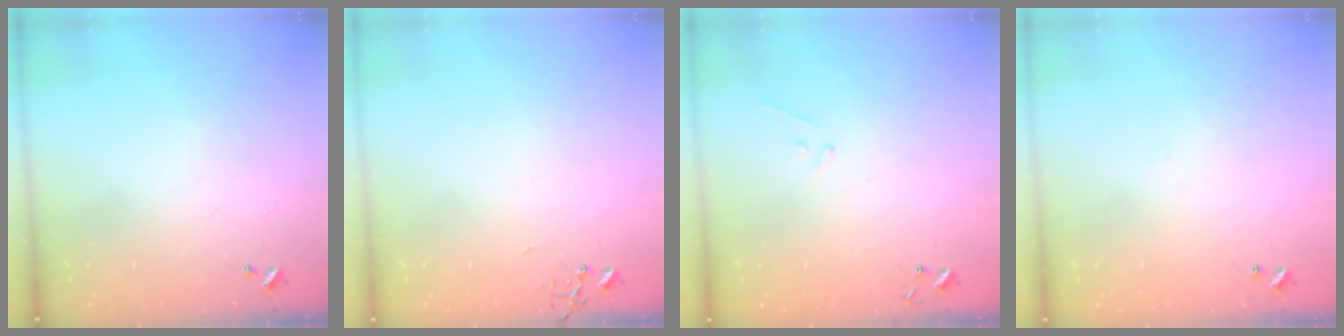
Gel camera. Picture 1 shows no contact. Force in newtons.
{"total": 0.0}
{"total": 7.4, "press": 7.3, "slide": 0.6}
{"total": 4.5, "press": 4.4, "slide": 0.4}